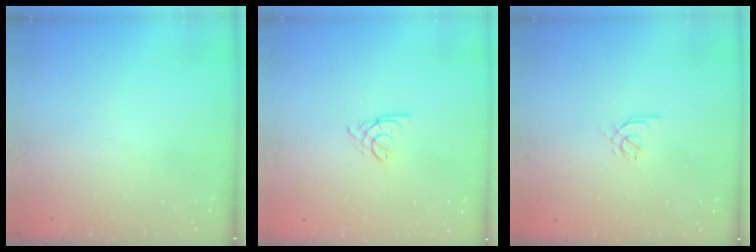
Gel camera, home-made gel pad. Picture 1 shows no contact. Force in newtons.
{"total": 1.6, "press": 1.5, "slide": 0.5}
{"total": 2.4, "press": 2.4, "slide": 0.6}